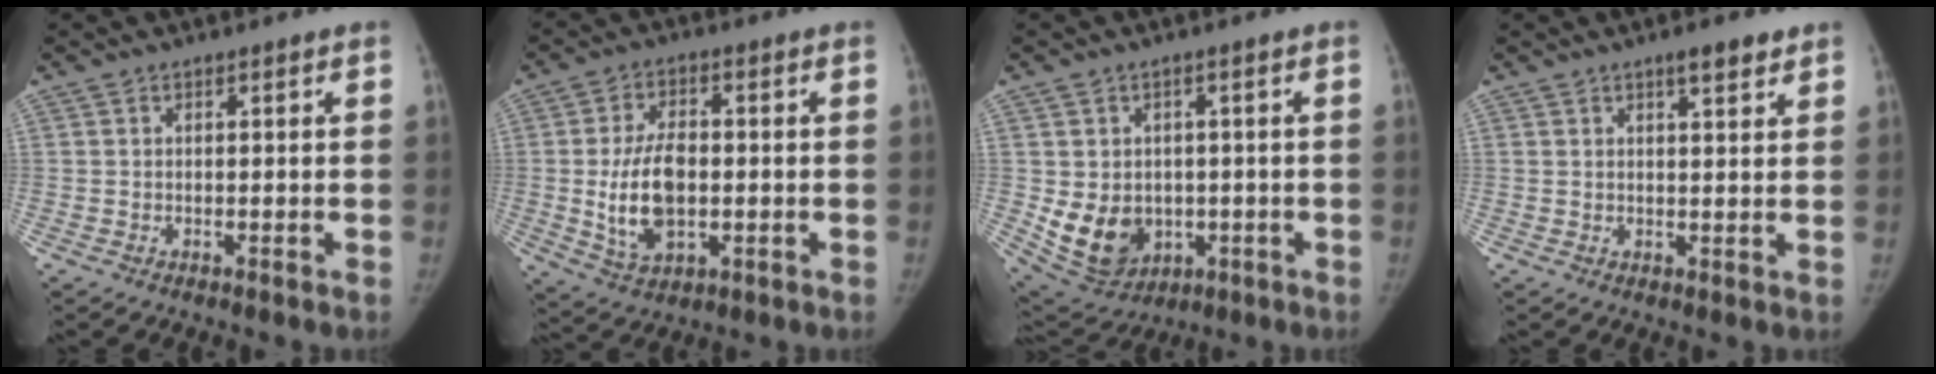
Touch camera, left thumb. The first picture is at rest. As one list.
[{"total": 11.3, "force": [-1.1, 6.5, 9.1], "torque": [-0.157, 0.003, -0.012]}, {"total": 11.1, "force": [-1.8, 8.9, 6.4], "torque": [-0.084, -0.004, 0.000]}, {"total": 3.9, "force": [2.6, 1.0, 2.7], "torque": [-0.028, -0.014, 0.038]}]